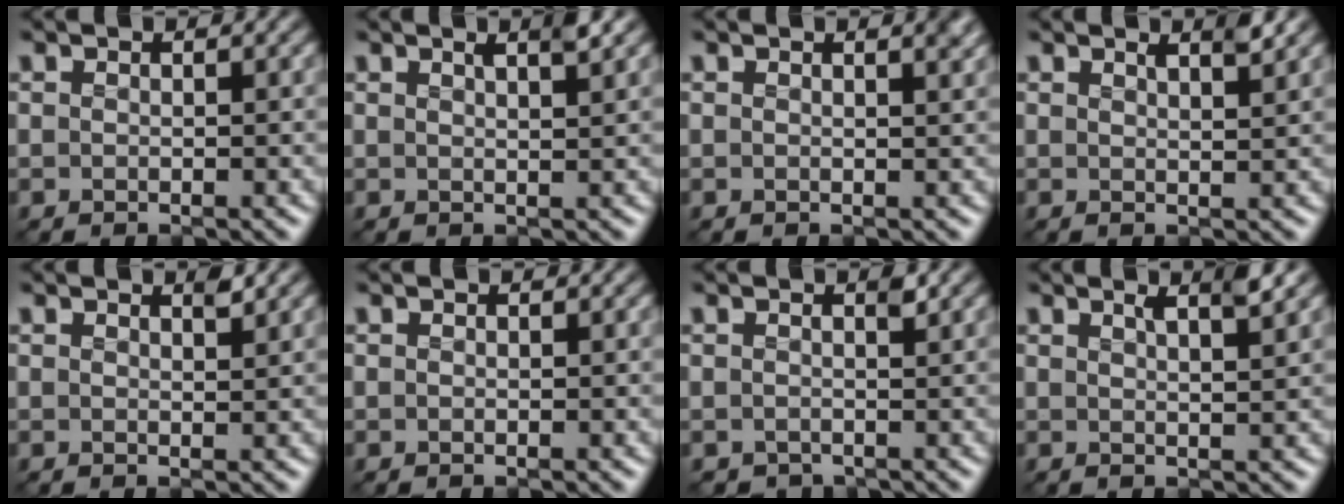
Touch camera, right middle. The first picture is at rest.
{"total": 1.7, "force": [1.0, 0.3, 1.4], "torque": [-0.011, 0.002, 0.010]}
{"total": 1.5, "force": [0.9, 0.5, 1.0], "torque": [-0.007, -0.001, 0.007]}
{"total": 1.7, "force": [1.1, 0.4, 1.3], "torque": [-0.006, 0.001, 0.009]}
{"total": 1.0, "force": [0.7, 0.1, 0.6], "torque": [-0.005, 0.000, 0.007]}
{"total": 0.0}
{"total": 0.7, "force": [-0.2, 0.4, 0.5], "torque": [-0.008, -0.009, -0.004]}
{"total": 2.5, "force": [1.4, 0.4, 2.0], "torque": [-0.015, 0.003, 0.013]}